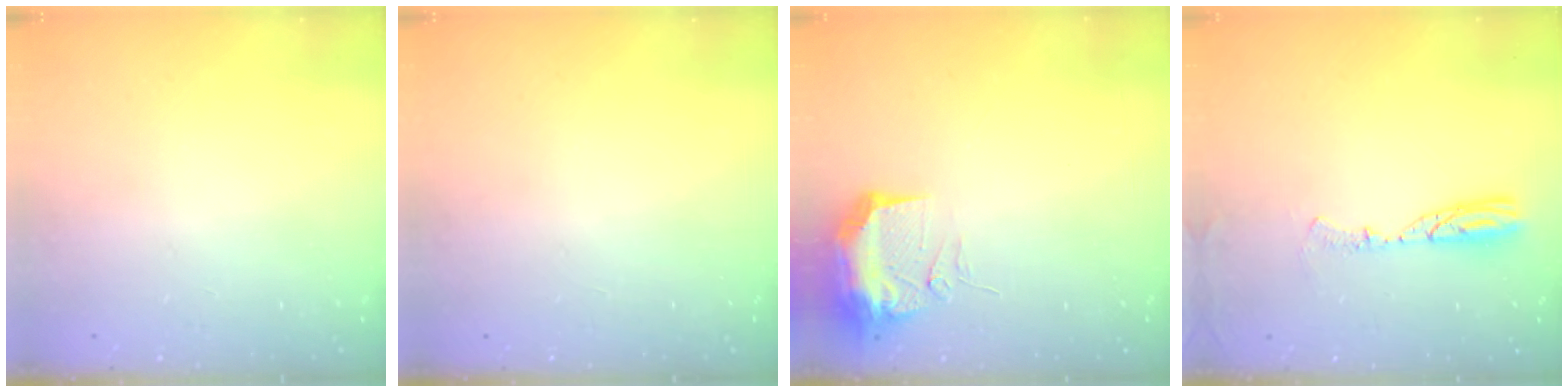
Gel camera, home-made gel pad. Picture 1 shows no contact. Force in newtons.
{"total": 0.0}
{"total": 16.8, "press": 12.6, "slide": 11.1}
{"total": 7.4, "press": 7.2, "slide": 1.5}